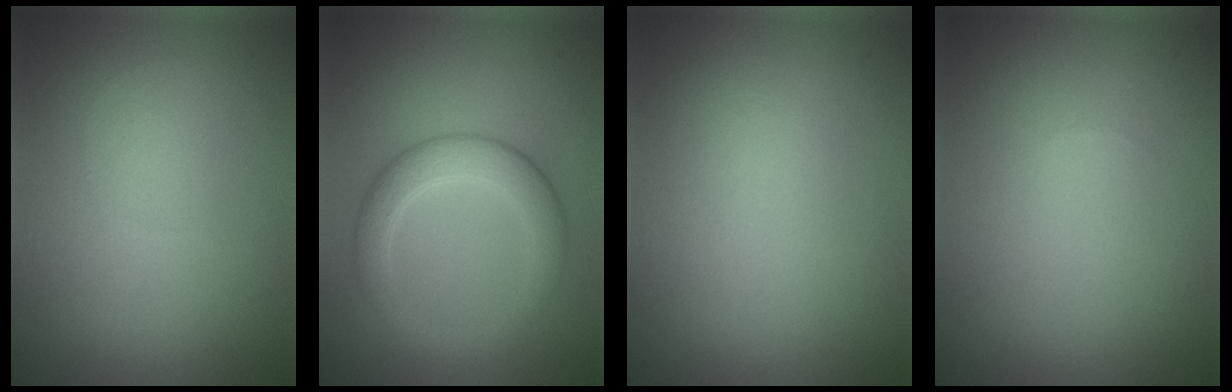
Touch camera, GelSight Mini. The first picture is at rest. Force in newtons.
{"total": 4.0, "press": 4.0, "slide": 0.1}
{"total": 0.0}
{"total": 0.0}